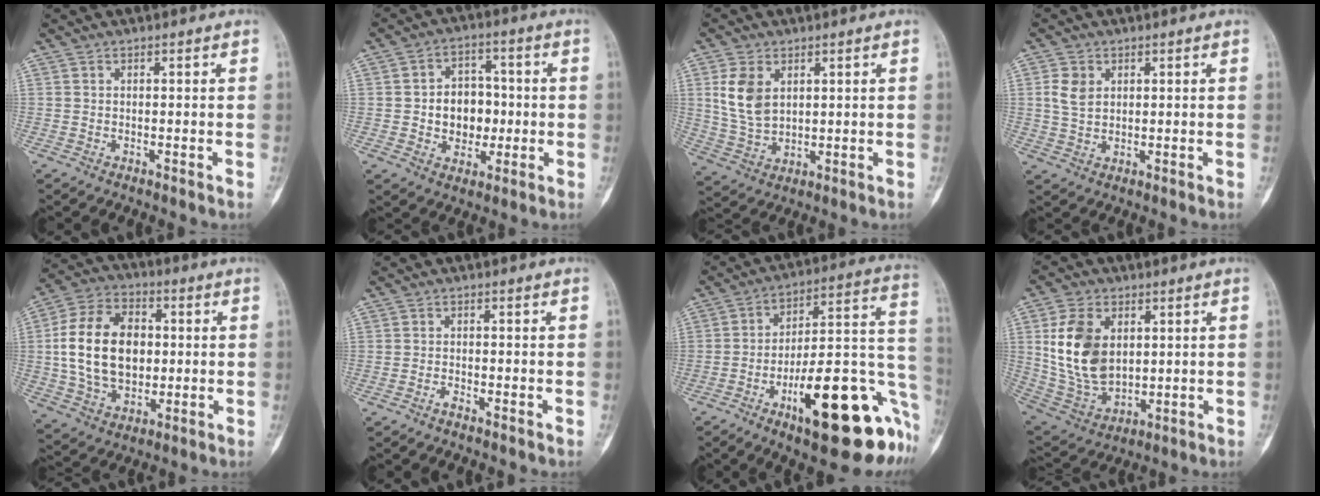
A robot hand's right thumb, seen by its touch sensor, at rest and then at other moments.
{"total": 9.8, "force": [-0.5, 7.7, 6.0], "torque": [-0.048, 0.017, -0.005]}
{"total": 8.7, "force": [2.7, 5.6, 6.1], "torque": [-0.113, -0.008, 0.066]}
{"total": 4.7, "force": [1.4, 3.4, 2.9], "torque": [-0.047, -0.002, 0.032]}
{"total": 18.3, "force": [1.1, 12.7, 13.2], "torque": [-0.219, 0.013, 0.022]}
{"total": 1.1, "force": [-1.0, 0.2, 0.5], "torque": [-0.013, 0.006, -0.021]}
{"total": 27.0, "force": [-11.2, 8.3, 23.2], "torque": [-0.250, 0.065, -0.156]}
{"total": 15.4, "force": [3.1, 10.2, 11.1], "torque": [-0.196, -0.015, 0.075]}